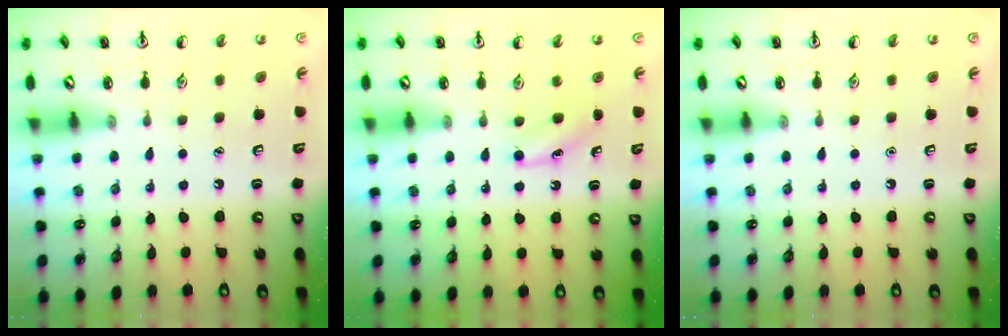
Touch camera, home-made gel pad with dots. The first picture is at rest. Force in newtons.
{"total": 3.9, "press": 3.6, "slide": 1.3}
{"total": 0.0}